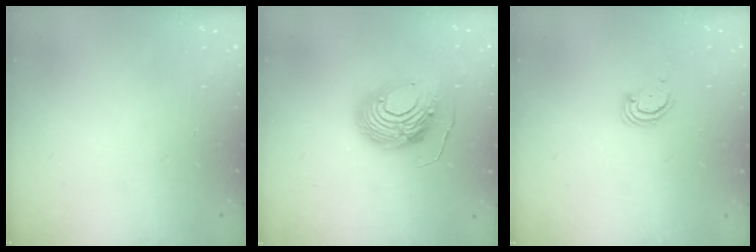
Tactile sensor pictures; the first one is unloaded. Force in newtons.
{"total": 12.8, "press": 12.7, "slide": 1.3}
{"total": 2.9, "press": 2.9, "slide": 0.2}